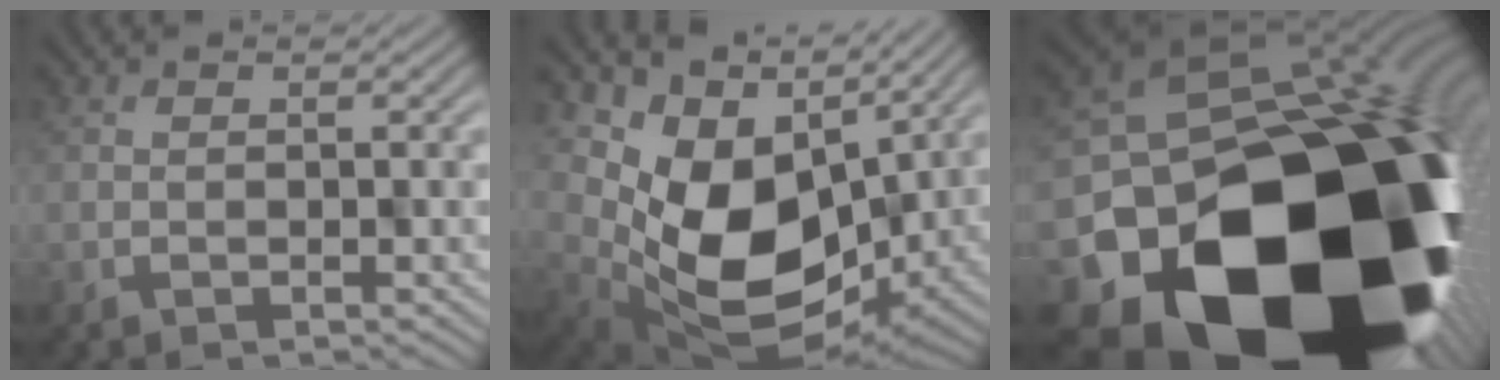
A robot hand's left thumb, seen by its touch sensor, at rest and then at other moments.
{"total": 11.5, "force": [3.8, 7.7, 7.6], "torque": [-0.159, -0.041, 0.078]}
{"total": 22.9, "force": [-9.2, 16.4, 13.1], "torque": [-0.211, -0.103, -0.106]}